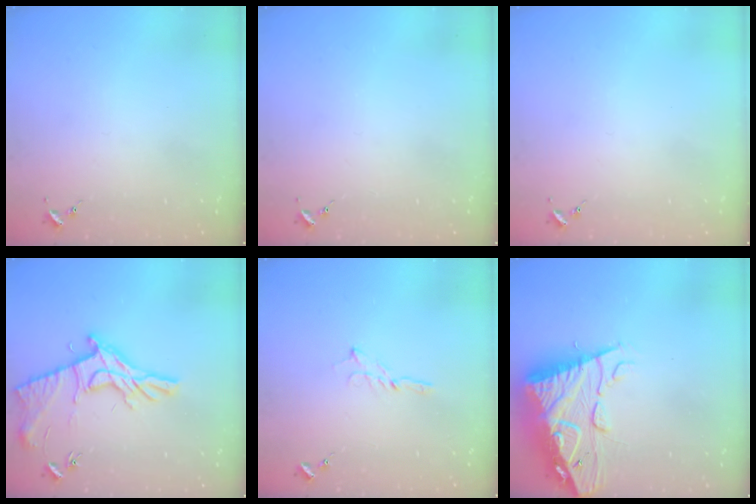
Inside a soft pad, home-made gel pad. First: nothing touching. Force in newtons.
{"total": 0.0}
{"total": 0.0}
{"total": 15.3, "press": 15.3, "slide": 0.6}
{"total": 2.0, "press": 2.0, "slide": 0.2}
{"total": 17.9, "press": 17.8, "slide": 1.7}